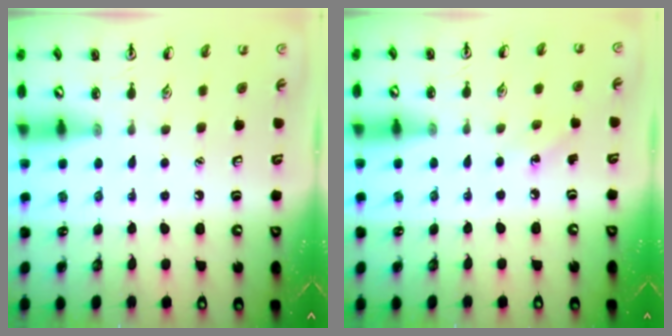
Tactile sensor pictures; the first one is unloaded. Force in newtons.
{"total": 4.9, "press": 4.6, "slide": 1.6}